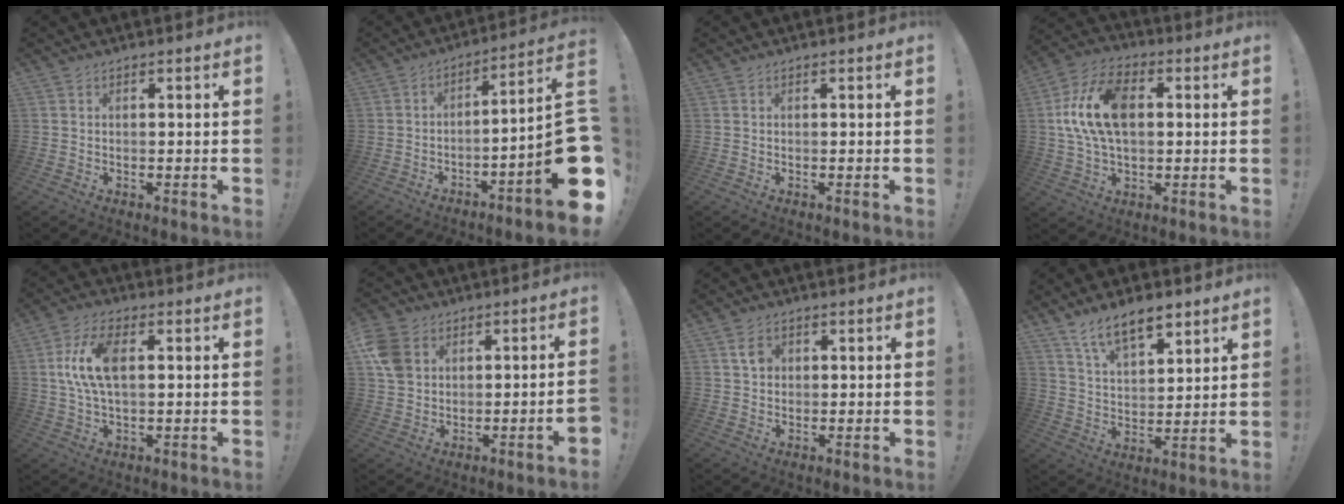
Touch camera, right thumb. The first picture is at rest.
{"total": 16.5, "force": [-5.4, 1.0, 15.5], "torque": [-0.210, 0.013, -0.091]}
{"total": 0.0}
{"total": 16.2, "force": [2.2, 10.1, 12.4], "torque": [-0.244, 0.005, 0.038]}
{"total": 11.4, "force": [1.9, 5.6, 9.7], "torque": [-0.194, 0.000, 0.034]}
{"total": 8.3, "force": [0.4, 6.2, 5.5], "torque": [-0.107, 0.013, 0.018]}
{"total": 3.4, "force": [0.9, 2.6, 2.0], "torque": [-0.025, 0.001, 0.014]}
{"total": 11.2, "force": [8.0, 4.8, 6.3], "torque": [-0.101, -0.040, 0.146]}